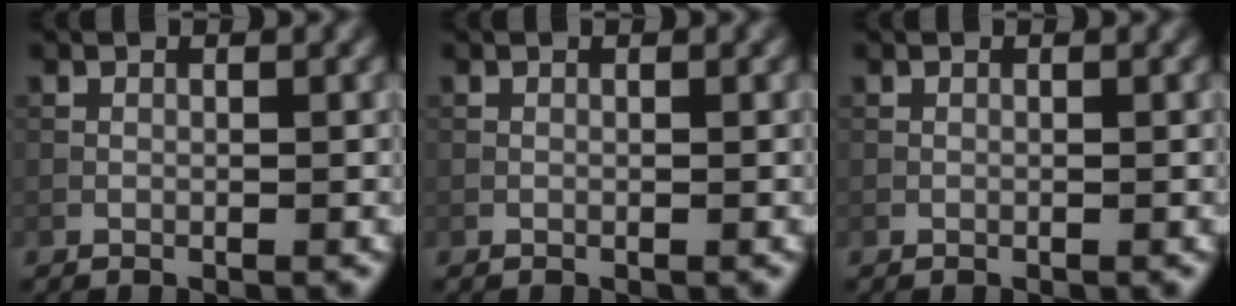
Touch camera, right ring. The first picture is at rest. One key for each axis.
{"total": 0.0}
{"total": 0.0}